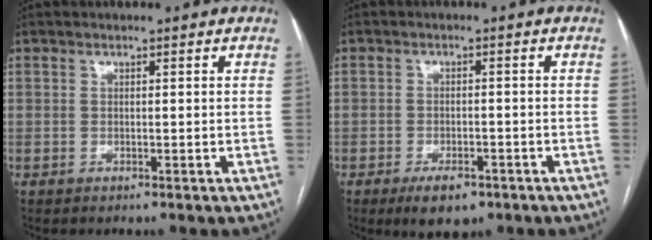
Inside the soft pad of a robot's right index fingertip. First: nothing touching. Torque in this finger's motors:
{"motor_torque": [-0.10, 0.05, -0.03, -0.05]}